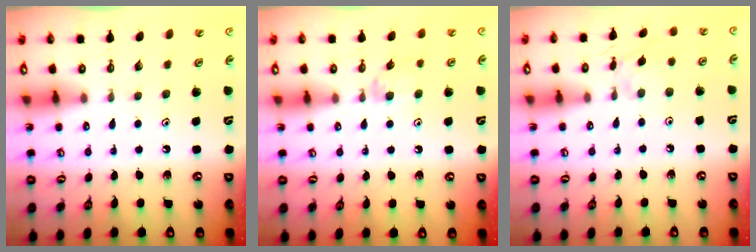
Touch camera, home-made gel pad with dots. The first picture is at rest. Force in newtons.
{"total": 5.5, "press": 5.4, "slide": 1.0}
{"total": 4.7, "press": 4.6, "slide": 0.7}